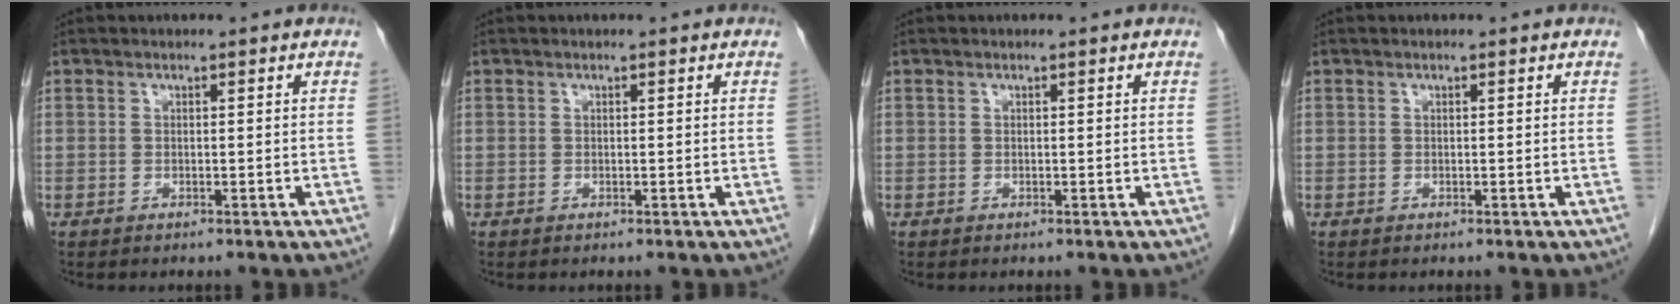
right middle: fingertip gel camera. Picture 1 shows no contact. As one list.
[{"total": 0.0}, {"total": 0.0}, {"total": 0.0}]